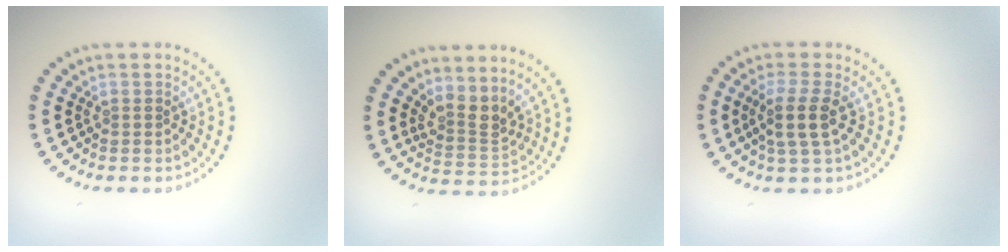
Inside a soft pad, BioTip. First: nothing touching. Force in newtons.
{"total": 2.8, "press": 2.0, "slide": 2.0}
{"total": 2.9, "press": 2.4, "slide": 1.6}